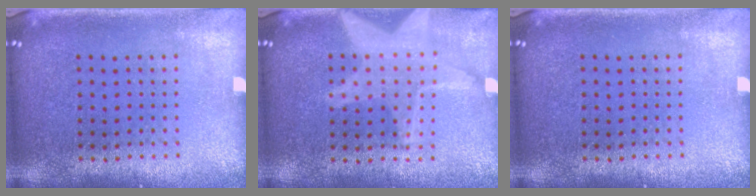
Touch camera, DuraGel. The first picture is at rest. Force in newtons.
{"total": 3.0, "press": 3.0, "slide": 0.3}
{"total": 0.0}